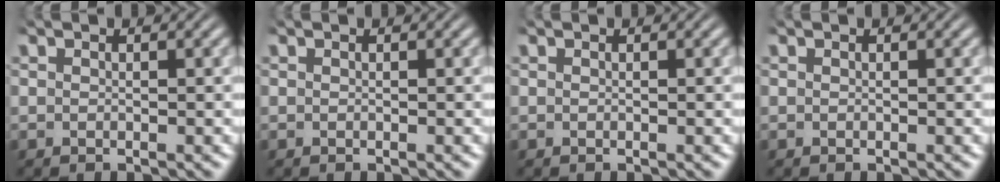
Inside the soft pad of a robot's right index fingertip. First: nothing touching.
{"total": 0.0}
{"total": 0.0}
{"total": 0.0}